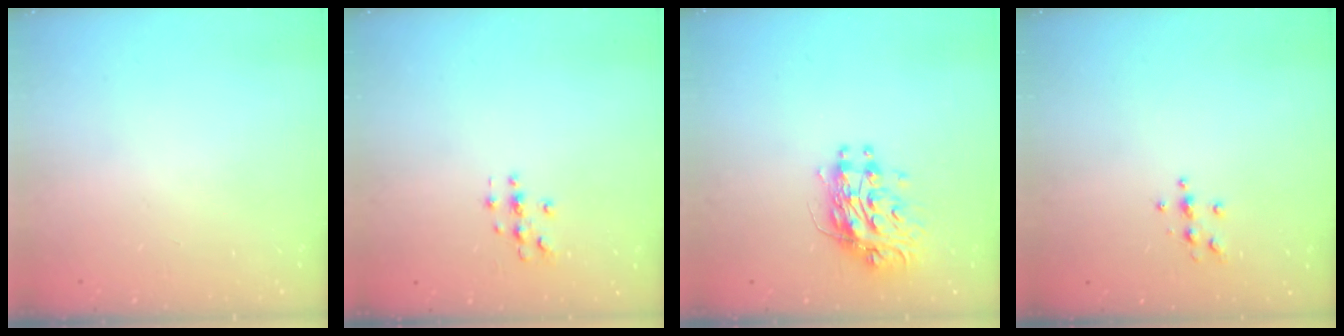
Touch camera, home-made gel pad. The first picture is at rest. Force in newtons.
{"total": 2.9, "press": 2.9, "slide": 0.3}
{"total": 10.7, "press": 10.7, "slide": 0.9}
{"total": 4.5, "press": 4.4, "slide": 0.6}